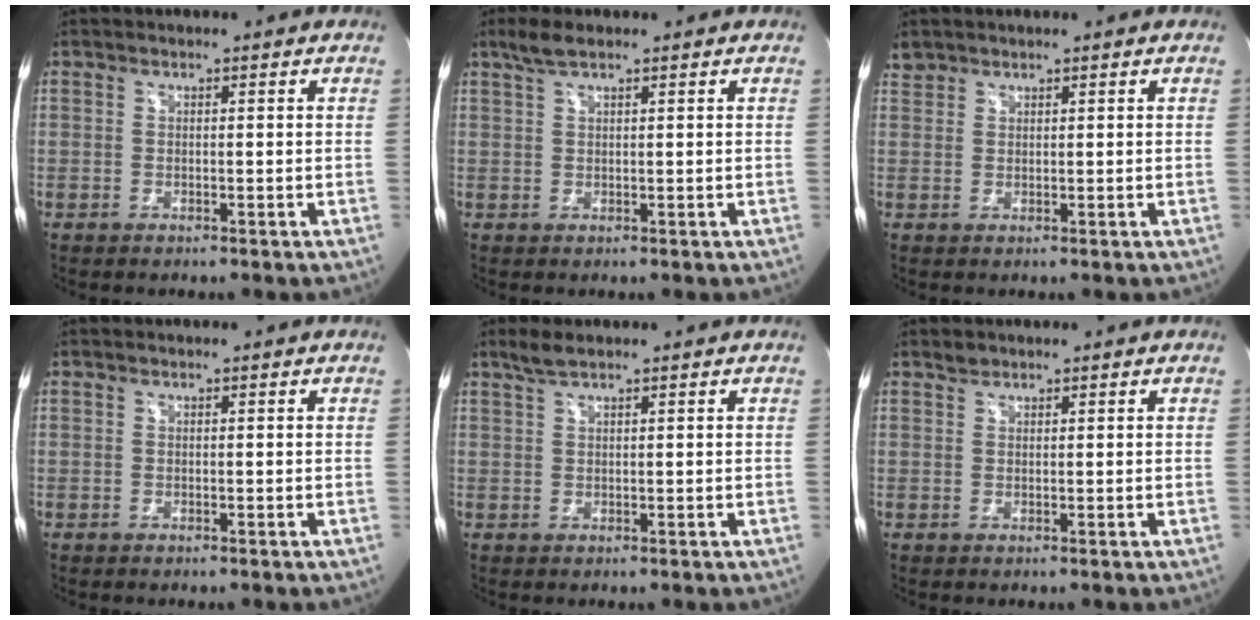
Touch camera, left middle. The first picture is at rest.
{"total": 2.9, "force": [2.2, 0.5, 1.9], "torque": [-0.048, 0.011, 0.045]}
{"total": 1.7, "force": [1.4, 0.8, -0.2], "torque": [0.003, 0.010, 0.027]}
{"total": 0.0}
{"total": 2.2, "force": [1.8, 0.2, 1.3], "torque": [-0.036, 0.007, 0.038]}
{"total": 1.1, "force": [0.9, 0.5, 0.1], "torque": [-0.001, 0.002, 0.015]}